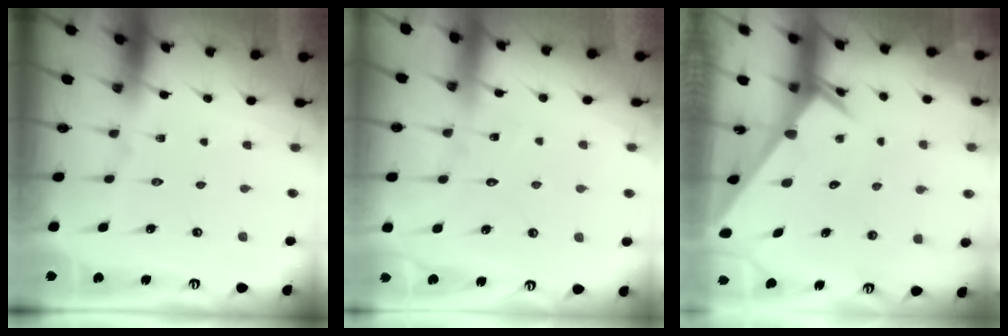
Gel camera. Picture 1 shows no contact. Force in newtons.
{"total": 6.3, "press": 6.3, "slide": 0.5}
{"total": 2.4, "press": 2.4, "slide": 0.0}